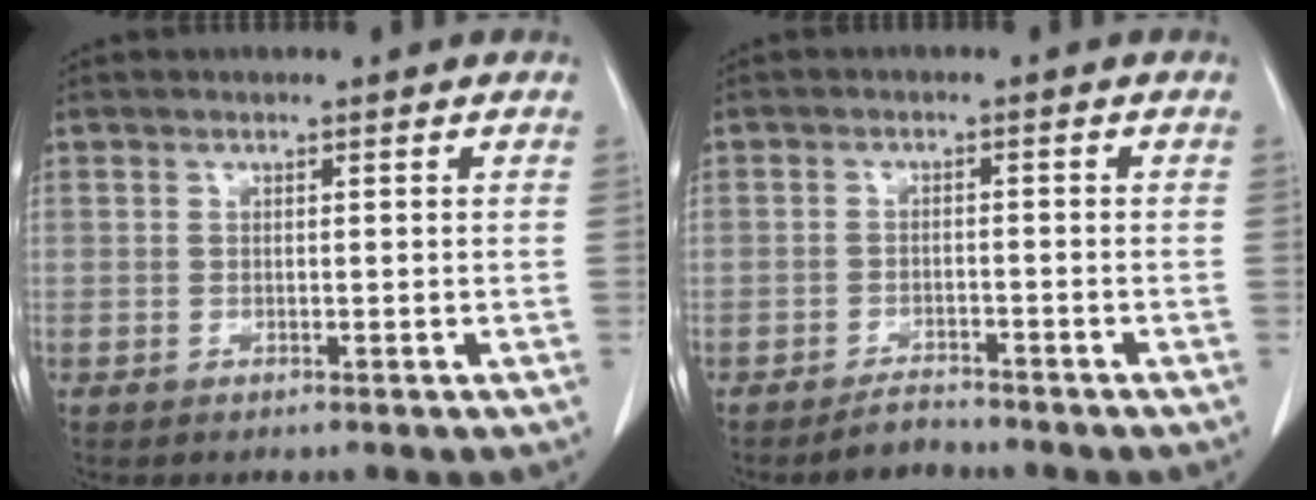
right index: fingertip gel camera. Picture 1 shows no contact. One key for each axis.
{"total": 2.5, "fx": -2.4, "fy": 0.8, "fz": 0.2, "tx": -0.004, "ty": -0.002, "tz": -0.039}